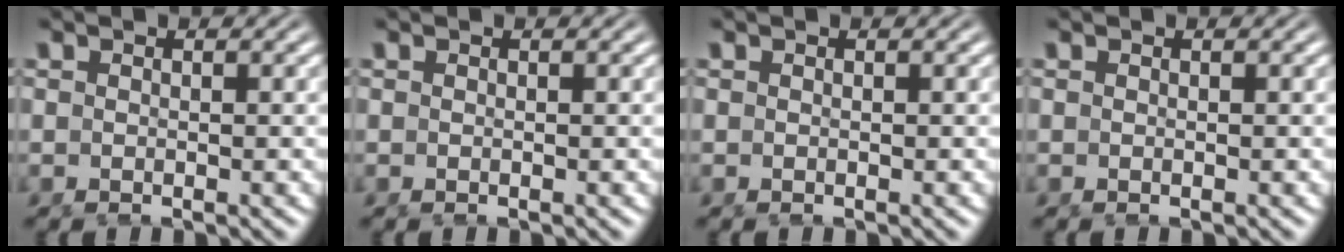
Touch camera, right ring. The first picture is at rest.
{"total": 0.0}
{"total": 0.0}
{"total": 0.0}